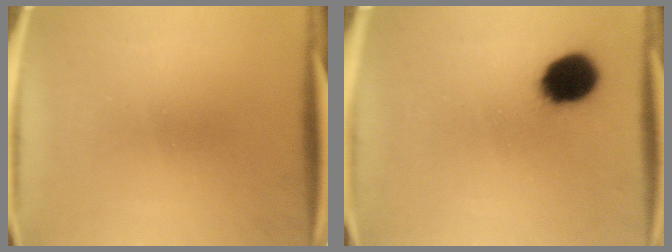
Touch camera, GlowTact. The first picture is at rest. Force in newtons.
{"total": 11.8}